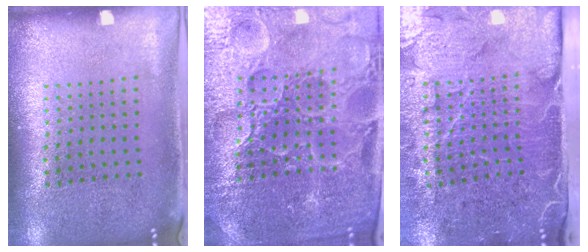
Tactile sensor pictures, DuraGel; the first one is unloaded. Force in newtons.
{"total": 5.2, "press": 4.9, "slide": 1.8}
{"total": 4.8, "press": 4.0, "slide": 2.7}